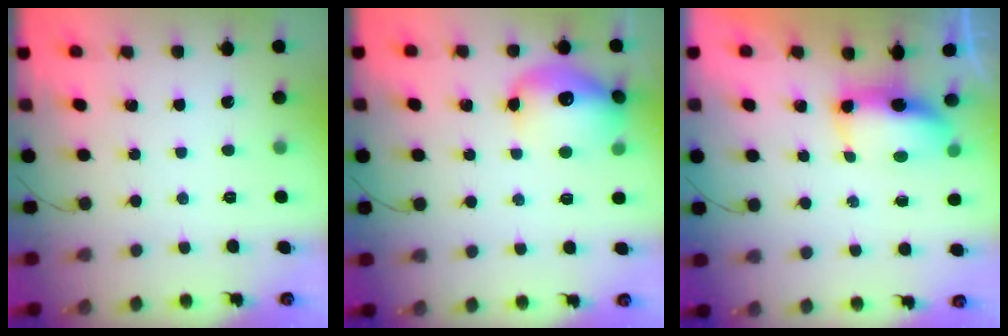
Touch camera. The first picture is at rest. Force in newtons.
{"total": 14.4, "press": 14.2, "slide": 2.3}
{"total": 7.1, "press": 7.0, "slide": 1.0}